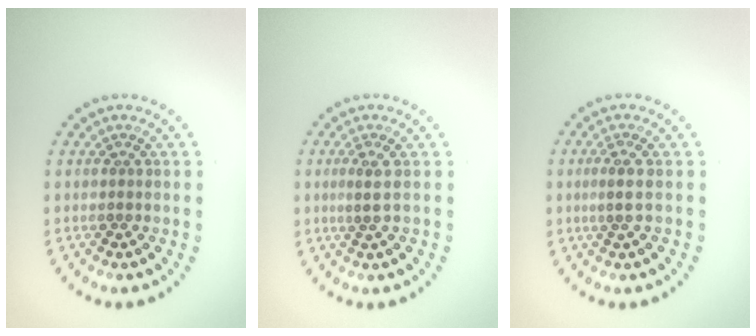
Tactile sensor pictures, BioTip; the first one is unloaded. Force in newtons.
{"total": 1.4, "press": 1.1, "slide": 1.0}
{"total": 1.6, "press": 1.2, "slide": 1.0}